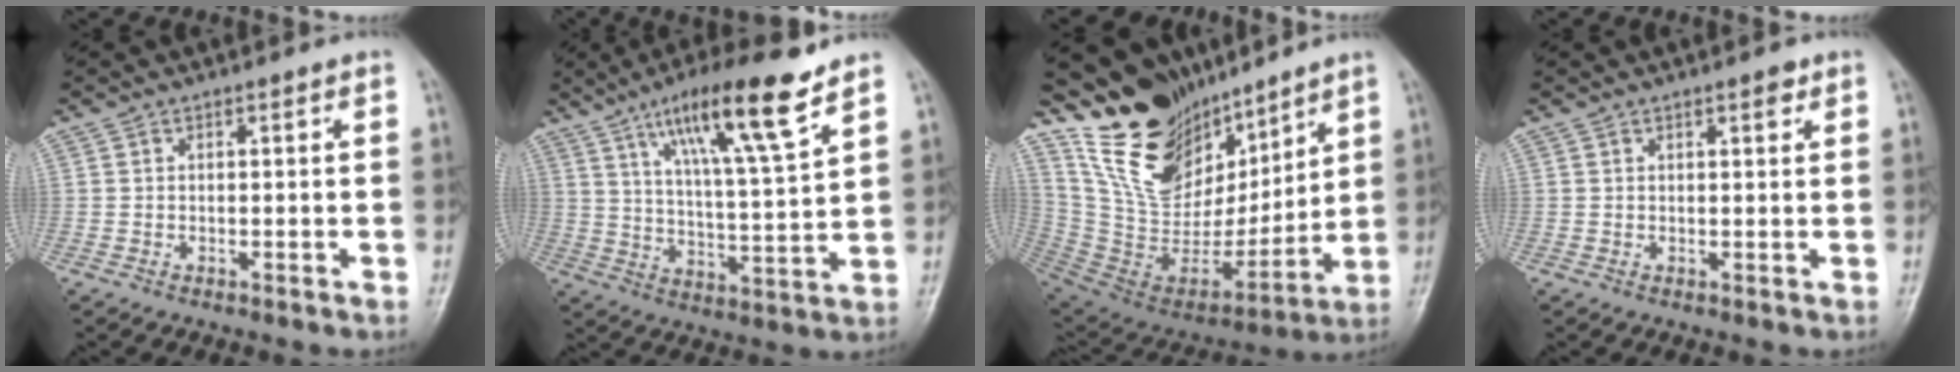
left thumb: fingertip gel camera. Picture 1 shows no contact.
{"total": 16.4, "force": [9.9, 2.3, 12.9], "torque": [-0.212, -0.041, 0.170]}
{"total": 22.3, "force": [16.1, 11.5, 10.1], "torque": [-0.129, -0.089, 0.297]}
{"total": 1.7, "force": [1.1, 0.6, 1.2], "torque": [-0.011, -0.004, 0.013]}